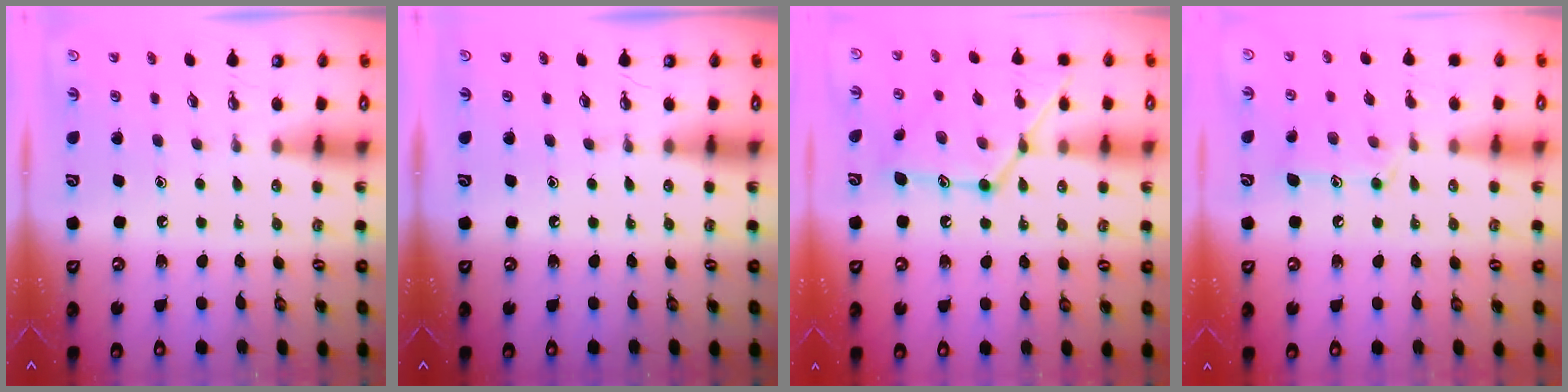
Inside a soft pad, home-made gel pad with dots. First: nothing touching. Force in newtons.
{"total": 0.0}
{"total": 16.1, "press": 16.1, "slide": 1.1}
{"total": 12.8, "press": 12.8, "slide": 0.8}